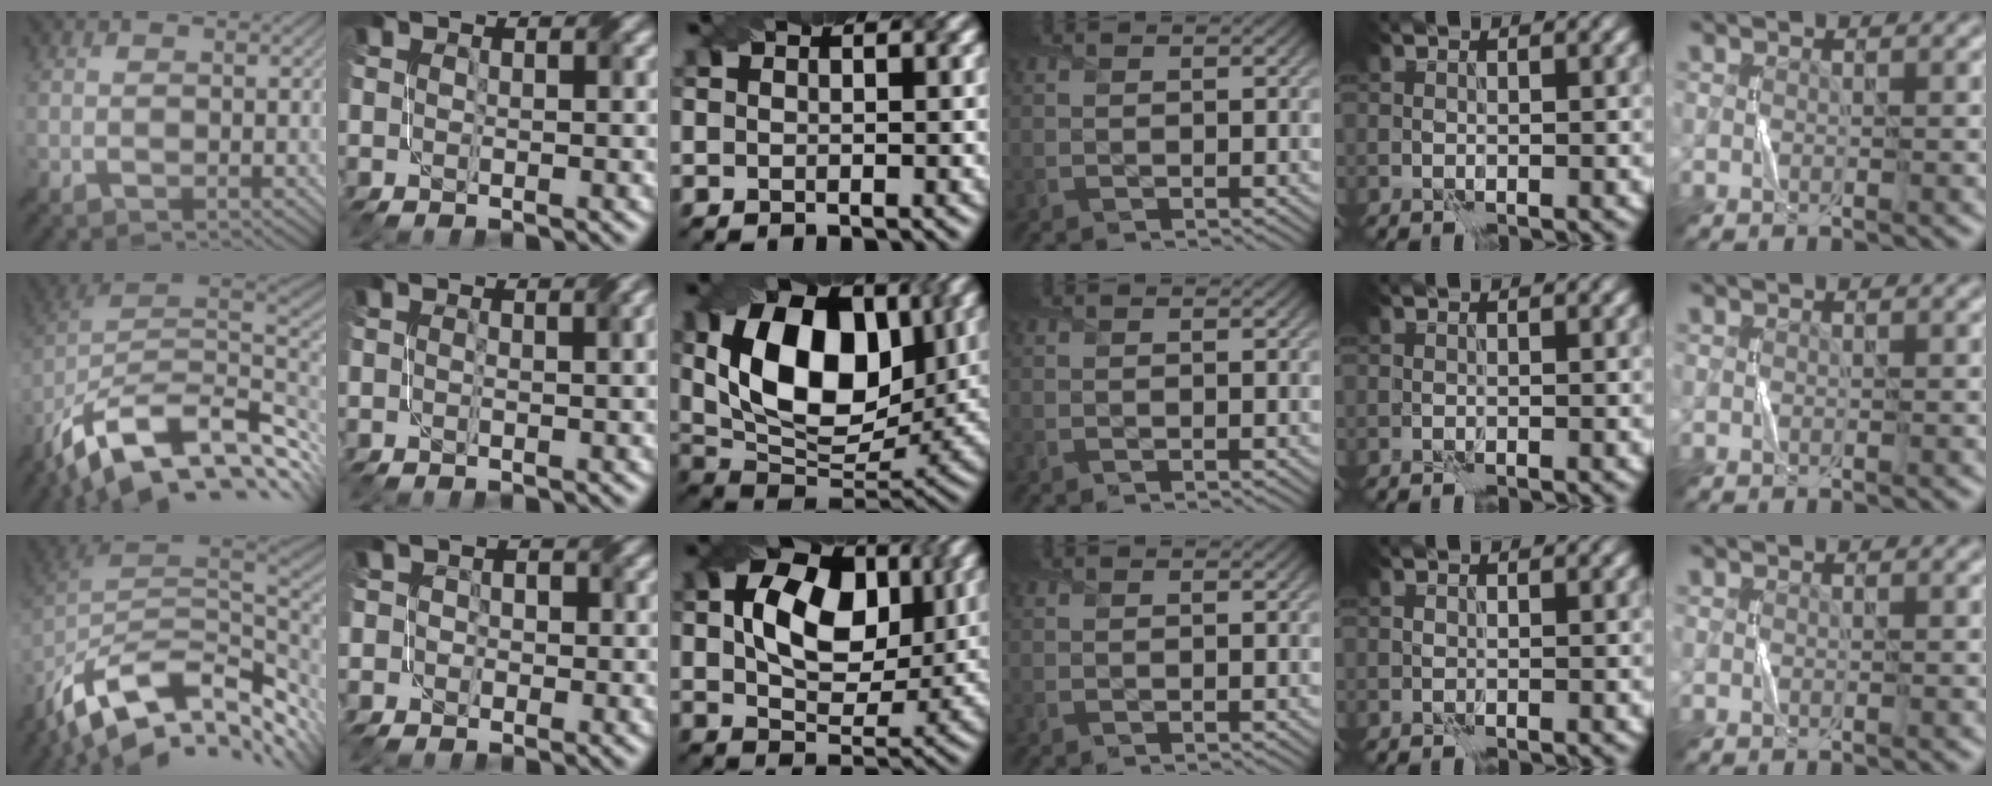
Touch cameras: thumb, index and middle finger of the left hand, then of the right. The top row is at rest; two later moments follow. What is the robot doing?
{"motion": "twist", "object": "screw"}